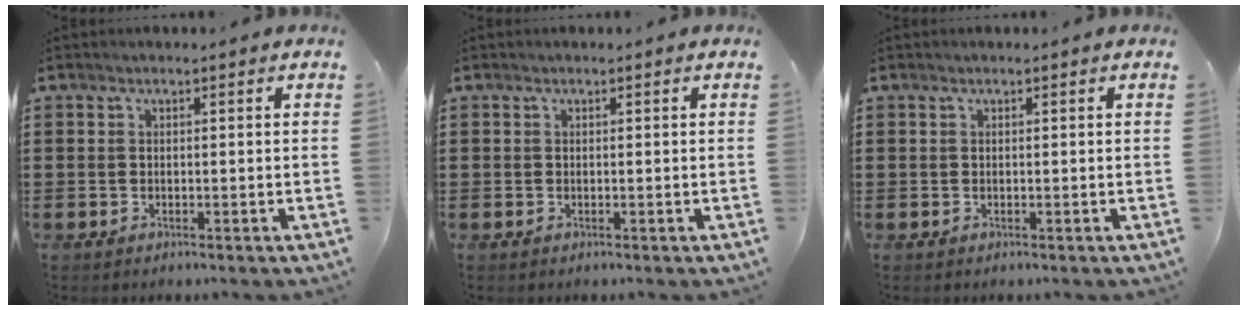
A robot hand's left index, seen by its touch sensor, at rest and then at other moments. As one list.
[{"total": 0.0}, {"total": 0.0}]